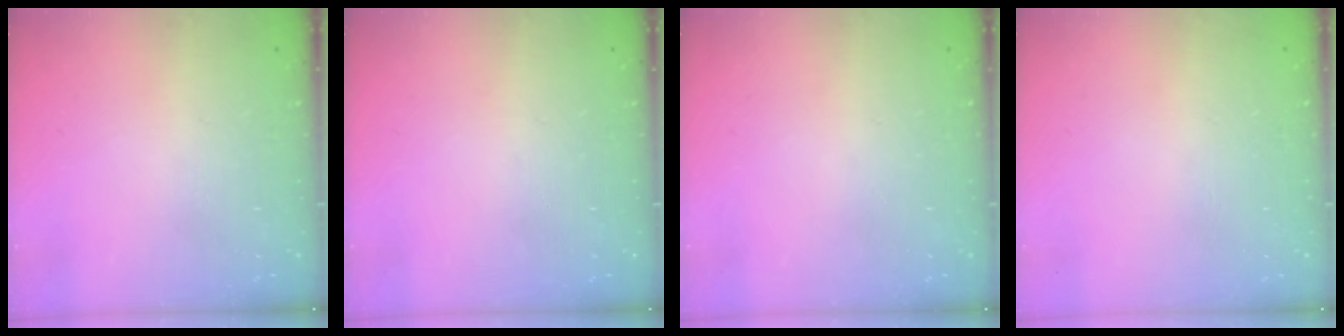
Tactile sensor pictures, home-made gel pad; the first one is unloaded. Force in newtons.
{"total": 0.0}
{"total": 0.0}
{"total": 0.8, "press": 0.8, "slide": 0.1}